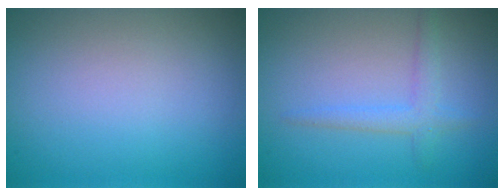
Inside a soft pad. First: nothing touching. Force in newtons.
{"total": 2.1, "press": 2.1, "slide": 0.0}